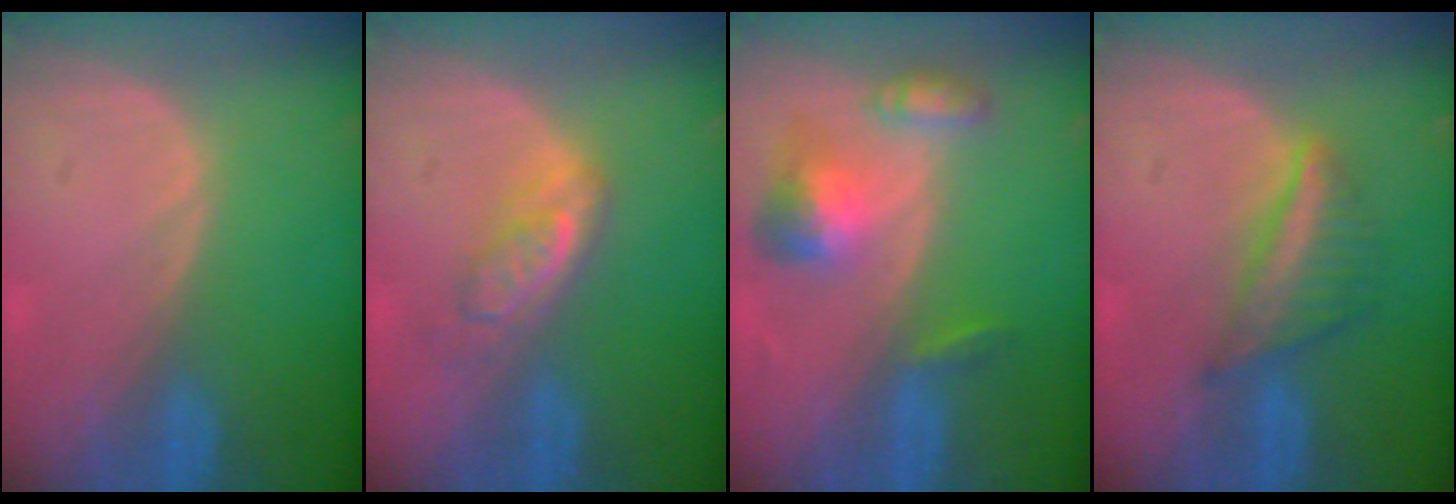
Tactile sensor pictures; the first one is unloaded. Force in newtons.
{"total": 4.9, "press": 4.6, "slide": 1.9}
{"total": 6.5, "press": 6.0, "slide": 2.4}
{"total": 5.6, "press": 5.5, "slide": 1.1}